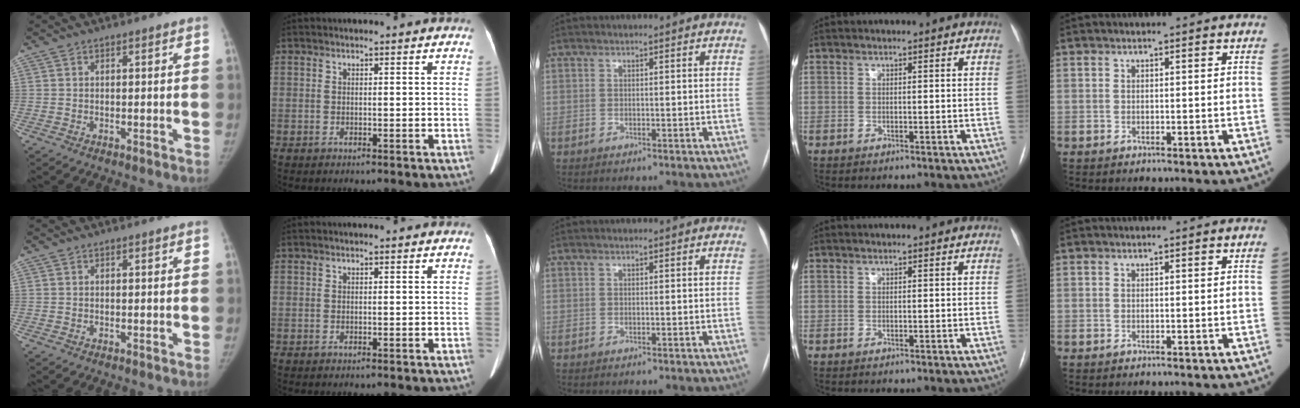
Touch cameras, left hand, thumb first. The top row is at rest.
{}